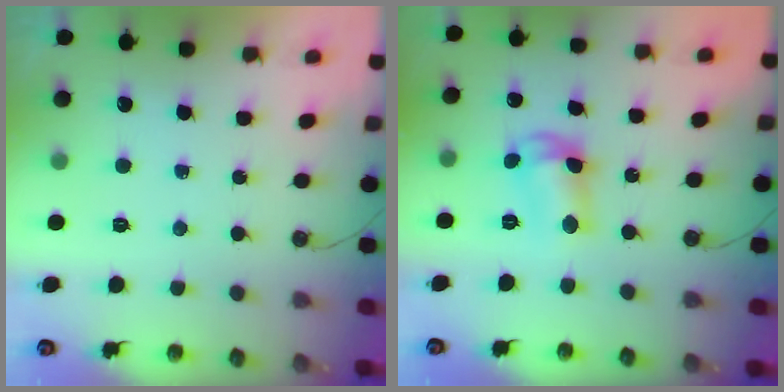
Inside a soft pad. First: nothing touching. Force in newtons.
{"total": 7.9, "press": 7.9, "slide": 0.5}